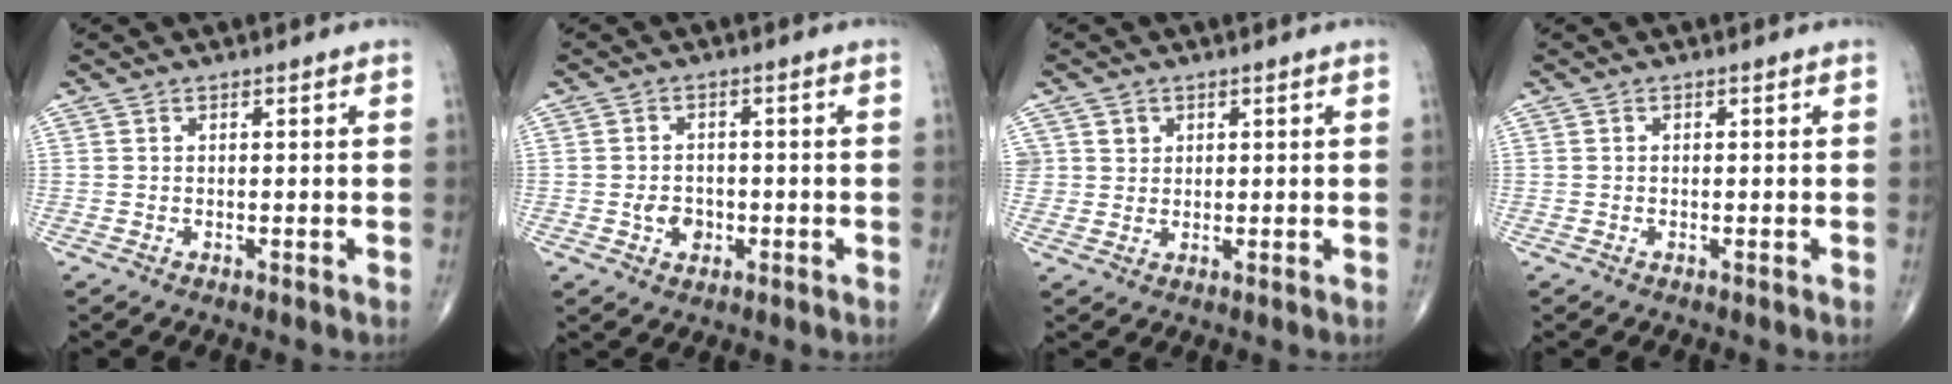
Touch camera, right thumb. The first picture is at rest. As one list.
[{"total": 4.0, "force": [-1.1, 3.1, 2.2], "torque": [-0.019, 0.006, -0.016]}, {"total": 2.5, "force": [1.0, 2.3, 0.2], "torque": [0.017, -0.004, 0.012]}, {"total": 0.0}]